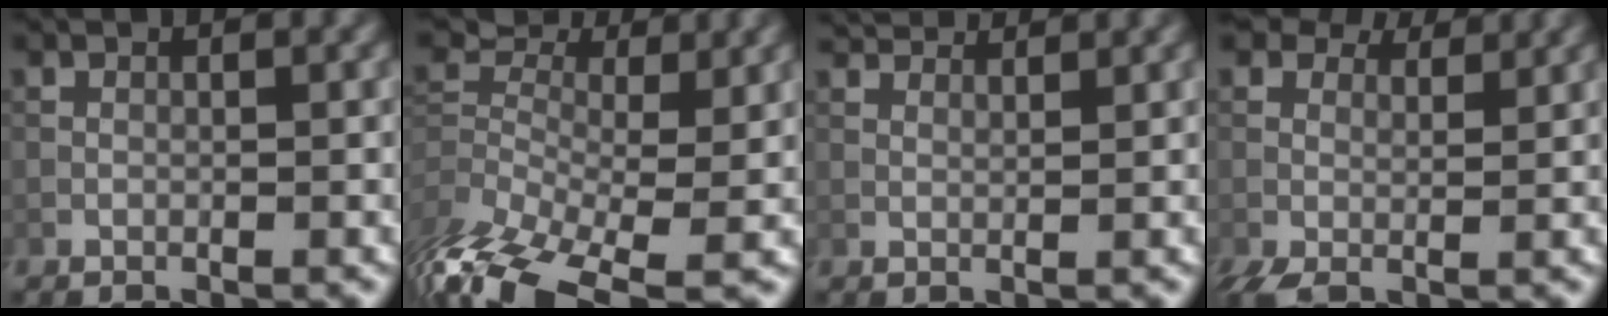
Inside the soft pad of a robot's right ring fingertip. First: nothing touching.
{"total": 8.8, "force": [-3.1, 4.7, 6.7], "torque": [-0.147, 0.003, -0.066]}
{"total": 4.2, "force": [3.8, 1.0, 1.7], "torque": [-0.040, 0.001, 0.059]}
{"total": 5.6, "force": [2.7, 3.5, 3.5], "torque": [-0.081, -0.002, 0.045]}